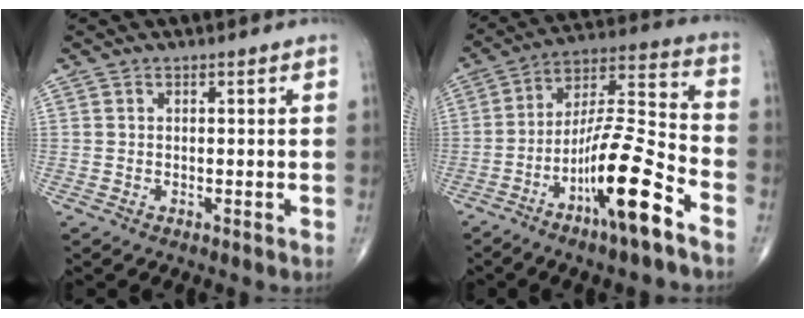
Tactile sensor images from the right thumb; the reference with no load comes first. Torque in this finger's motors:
{"motor_torque": [2.68, 2.33, 1.73, -1.04, 0.55]}